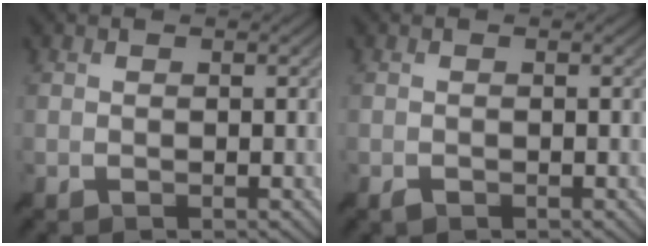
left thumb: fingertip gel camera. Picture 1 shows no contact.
{"total": 0.6, "force": [-0.4, 0.2, 0.3], "torque": [-0.006, 0.000, -0.008]}